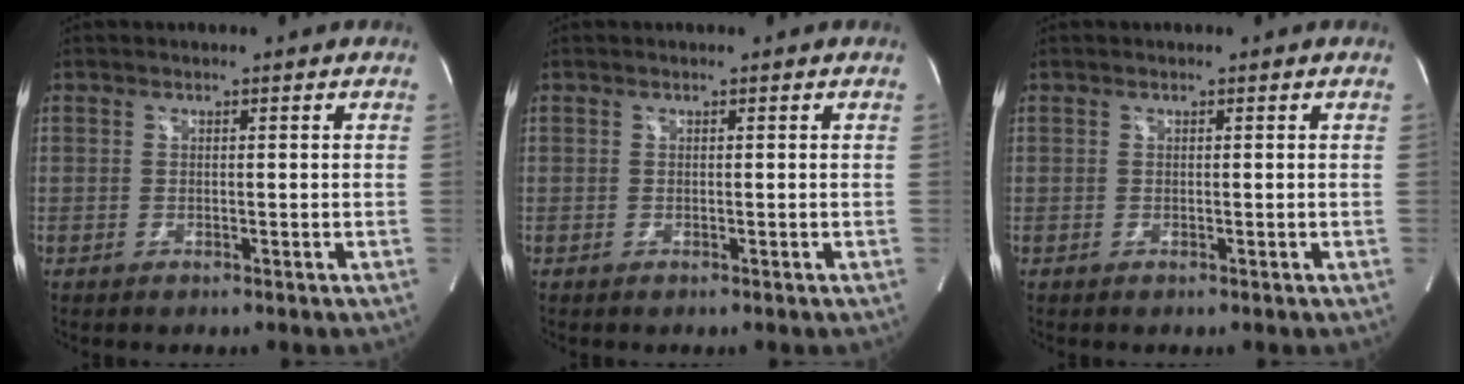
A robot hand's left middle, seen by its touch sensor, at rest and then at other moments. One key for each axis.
{"total": 0.0}
{"total": 0.0}